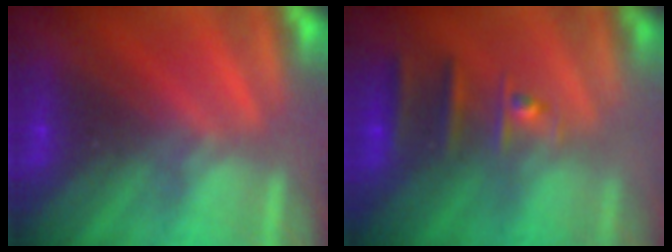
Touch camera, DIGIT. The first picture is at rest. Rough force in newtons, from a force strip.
{"total": 2.5}